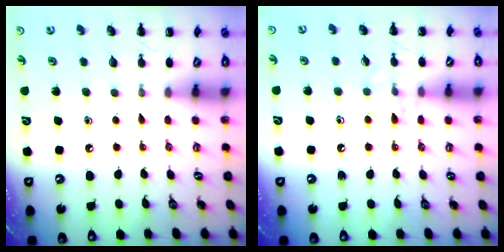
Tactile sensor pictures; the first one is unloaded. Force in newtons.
{"total": 5.8, "press": 5.7, "slide": 0.9}